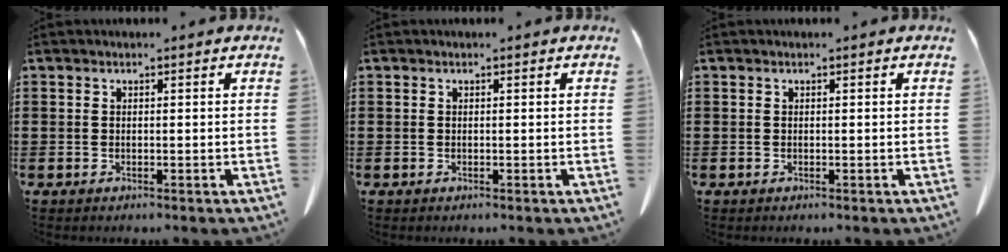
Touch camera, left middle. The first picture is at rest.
{"total": 0.0}
{"total": 0.0}